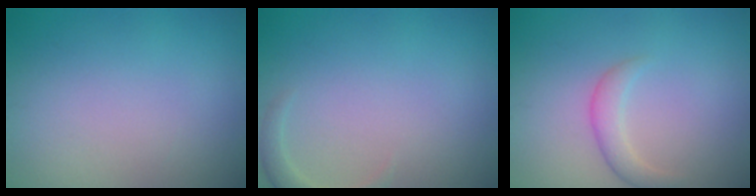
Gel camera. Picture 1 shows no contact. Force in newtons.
{"total": 1.8, "press": 1.8, "slide": 0.3}
{"total": 2.5, "press": 2.5, "slide": 0.1}